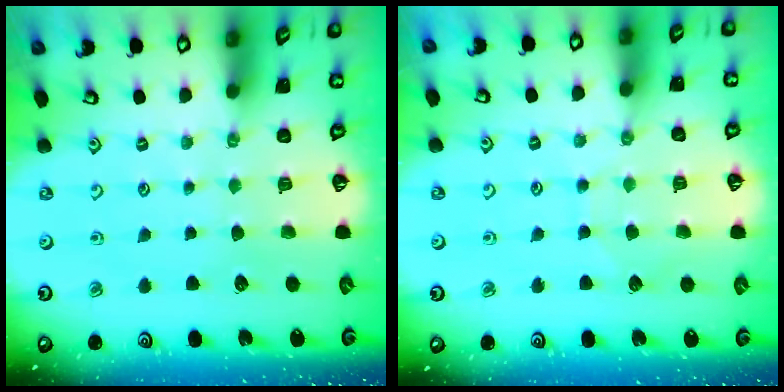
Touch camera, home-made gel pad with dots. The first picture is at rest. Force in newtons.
{"total": 5.0, "press": 5.0, "slide": 0.5}